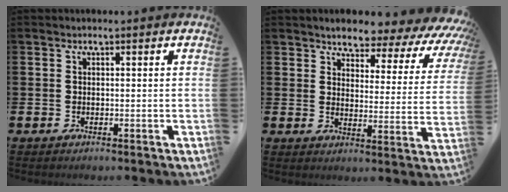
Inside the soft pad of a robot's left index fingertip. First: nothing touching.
{"total": 4.4, "force": [4.0, 1.3, 1.0], "torque": [-0.033, -0.042, 0.059]}